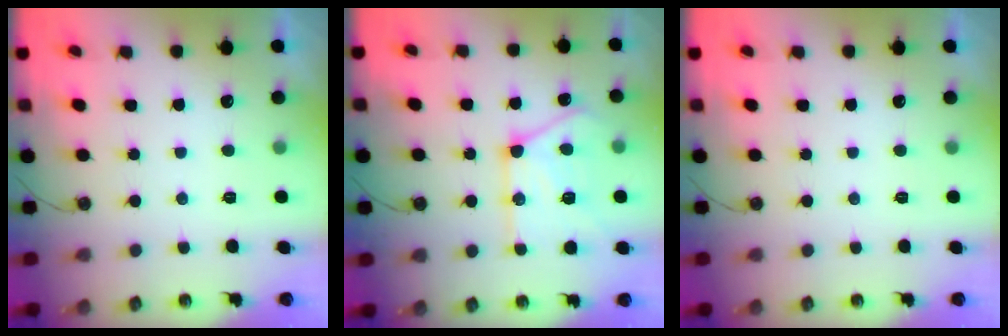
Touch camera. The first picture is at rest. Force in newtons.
{"total": 18.1, "press": 18.0, "slide": 1.7}
{"total": 0.0}